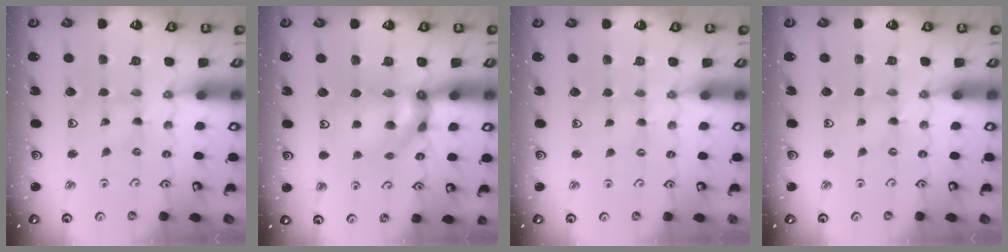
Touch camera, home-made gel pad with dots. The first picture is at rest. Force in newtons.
{"total": 12.3, "press": 12.3, "slide": 1.2}
{"total": 1.0, "press": 0.9, "slide": 0.2}
{"total": 0.0}